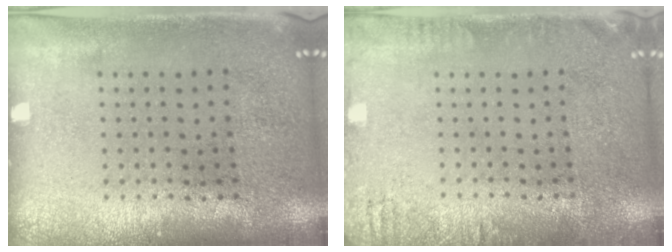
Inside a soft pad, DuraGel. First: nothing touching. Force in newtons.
{"total": 1.7, "press": 1.7, "slide": 0.2}